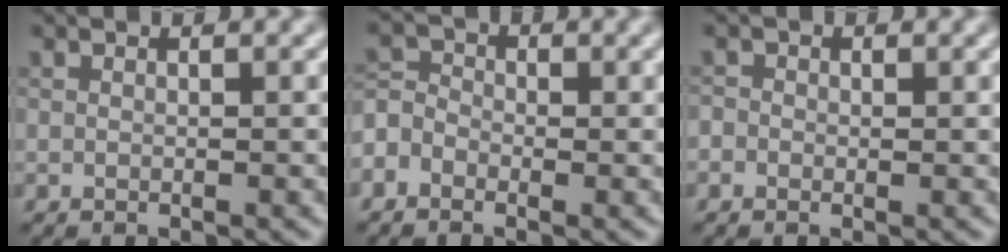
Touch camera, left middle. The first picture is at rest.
{"total": 2.5, "force": [-1.4, 1.8, 0.9], "torque": [-0.026, 0.005, -0.028]}
{"total": 0.5, "force": [-0.3, 0.3, -0.2], "torque": [-0.004, -0.006, -0.004]}